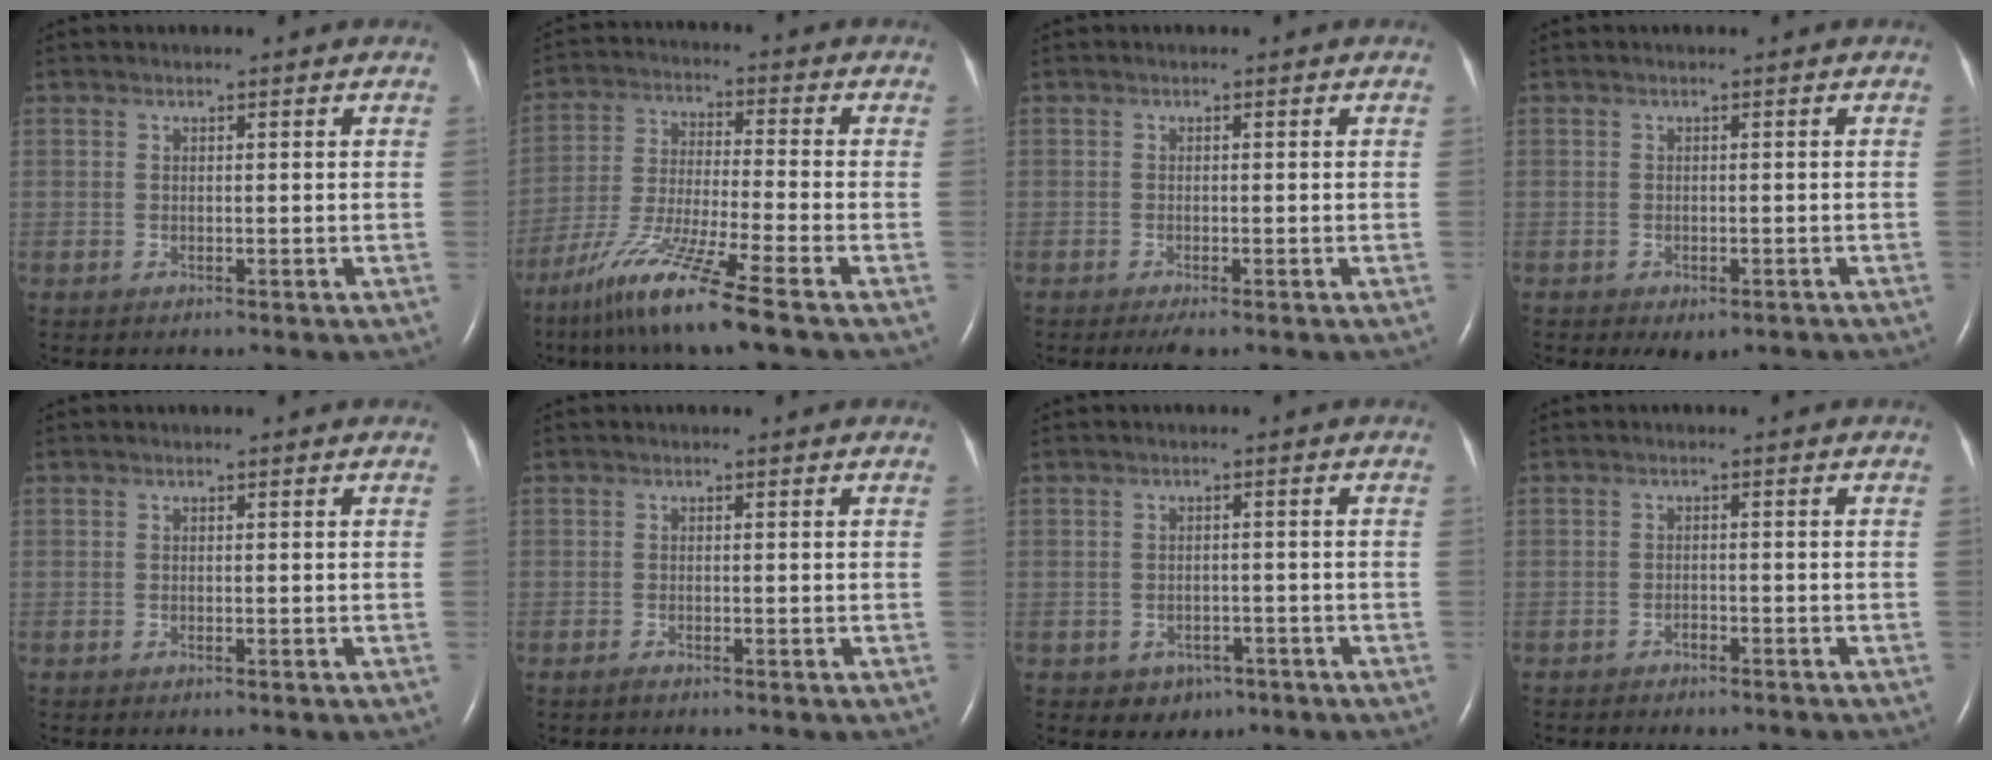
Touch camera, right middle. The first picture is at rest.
{"total": 11.9, "force": [-8.1, -1.0, 8.6], "torque": [-0.182, -0.041, -0.152]}
{"total": 1.8, "force": [-1.2, 0.2, 1.3], "torque": [-0.025, -0.008, -0.019]}
{"total": 3.2, "force": [-2.3, 1.6, 1.6], "torque": [-0.016, -0.004, -0.025]}
{"total": 0.0}
{"total": 0.7, "force": [-0.5, 0.1, 0.4], "torque": [-0.013, -0.002, -0.011]}
{"total": 3.3, "force": [-1.7, 2.6, 1.1], "torque": [-0.014, 0.008, -0.009]}
{"total": 2.8, "force": [-2.5, 0.8, 1.1], "torque": [-0.017, -0.001, -0.027]}